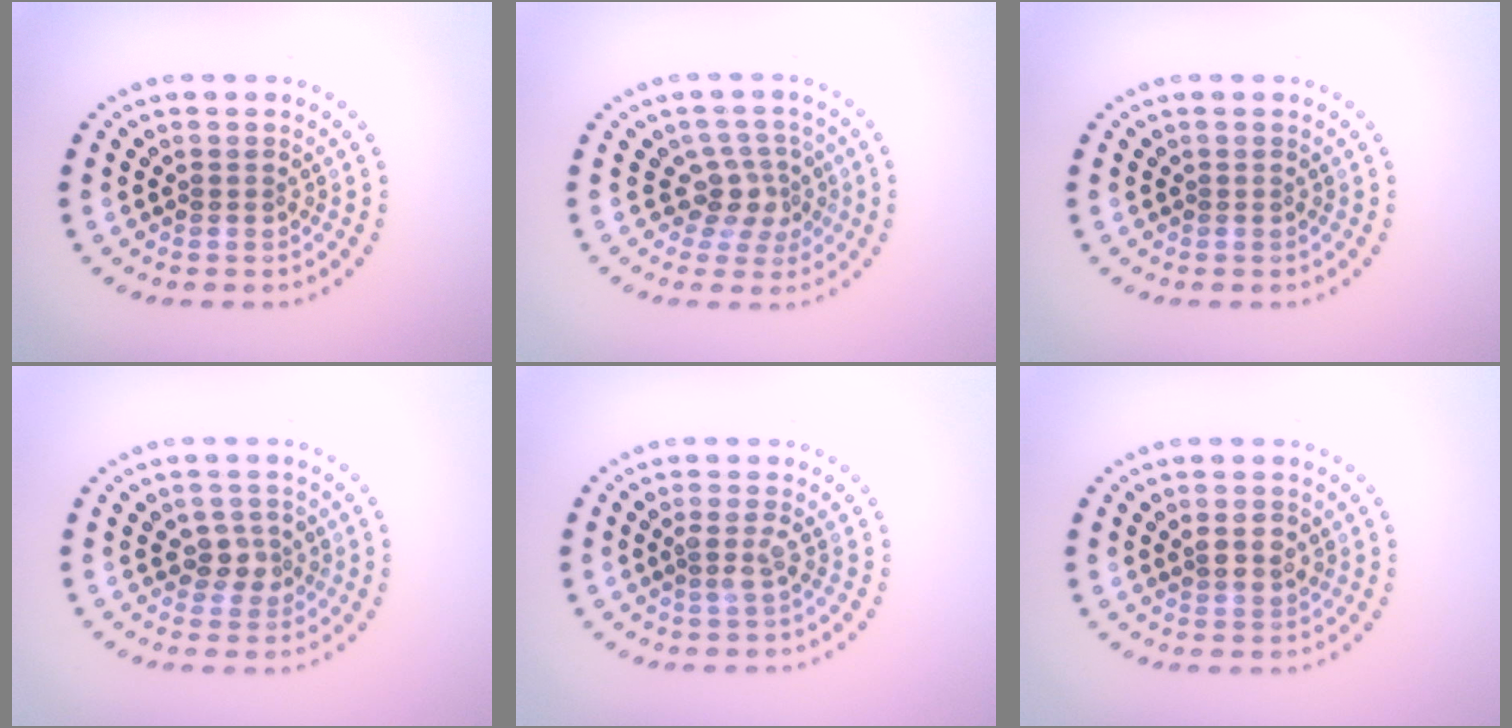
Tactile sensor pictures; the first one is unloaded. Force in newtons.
{"total": 2.7, "press": 2.1, "slide": 1.7}
{"total": 0.0}
{"total": 2.4, "press": 2.3, "slide": 0.6}
{"total": 1.3, "press": 1.1, "slide": 0.7}
{"total": 2.0, "press": 1.9, "slide": 0.6}